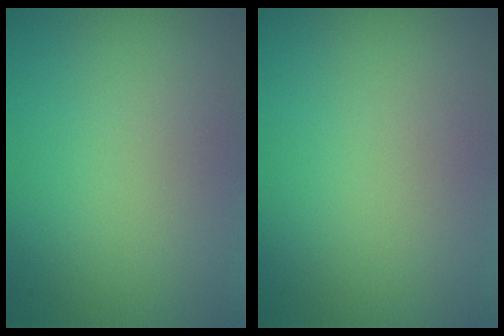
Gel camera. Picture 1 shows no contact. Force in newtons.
{"total": 0.0}